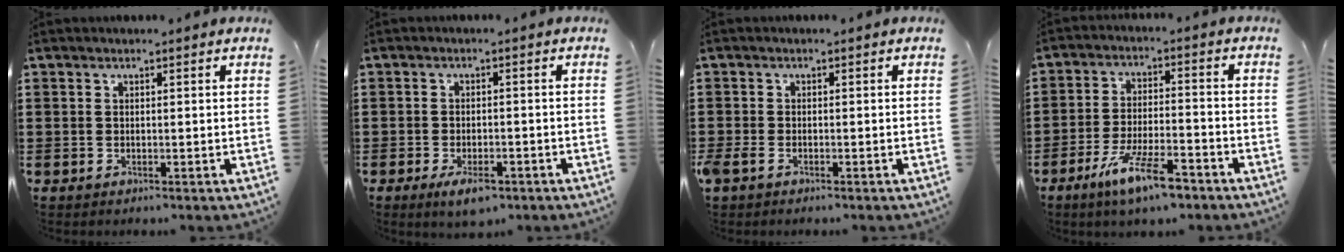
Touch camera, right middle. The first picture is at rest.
{"total": 3.6, "force": [-2.2, 1.3, 2.5], "torque": [-0.054, -0.002, -0.041]}
{"total": 1.3, "force": [-0.8, 0.5, 0.8], "torque": [-0.031, -0.006, -0.021]}
{"total": 8.8, "force": [-6.0, 1.6, 6.3], "torque": [-0.129, -0.003, -0.111]}